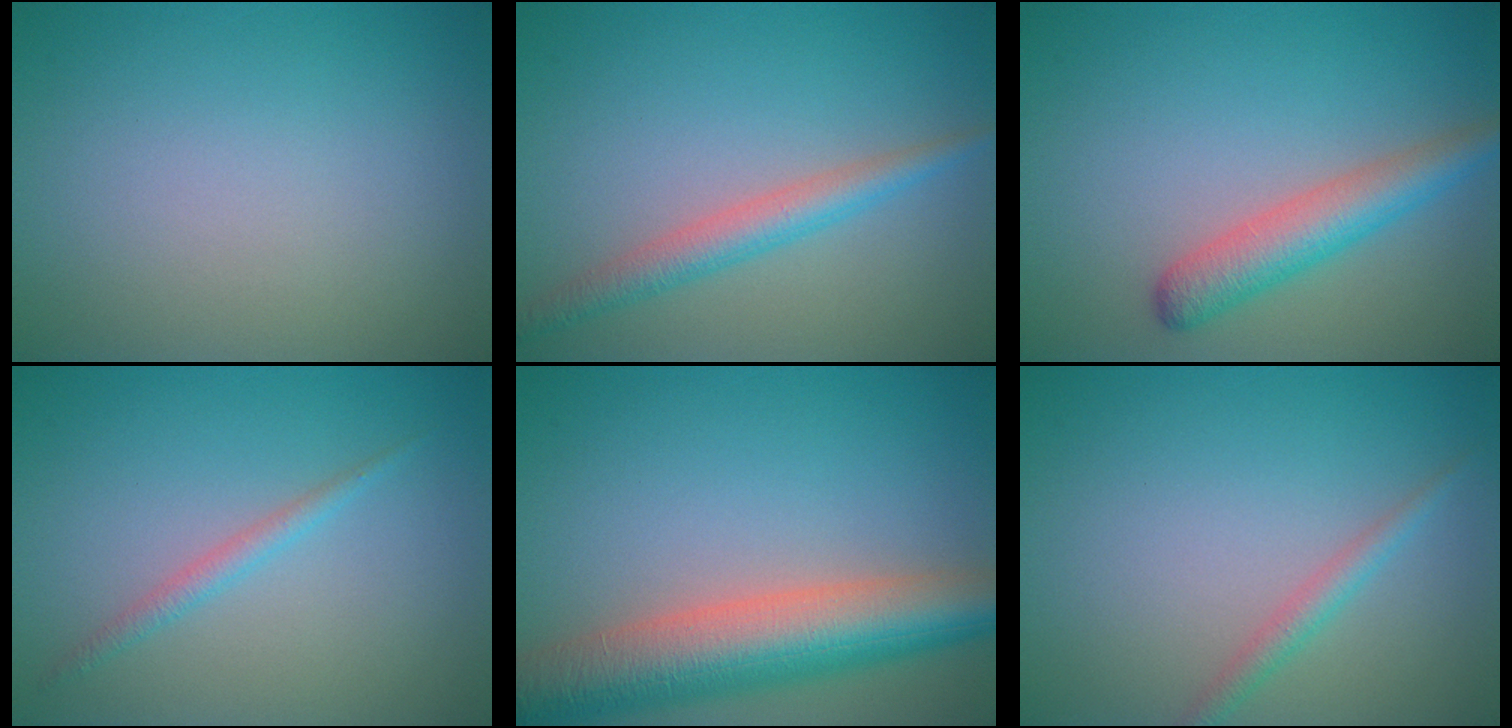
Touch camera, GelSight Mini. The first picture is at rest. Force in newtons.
{"total": 2.9, "press": 2.9, "slide": 0.1}
{"total": 4.0, "press": 4.0, "slide": 0.1}
{"total": 1.4, "press": 1.4, "slide": 0.1}
{"total": 9.3, "press": 9.2, "slide": 0.6}
{"total": 1.6, "press": 1.6, "slide": 0.0}